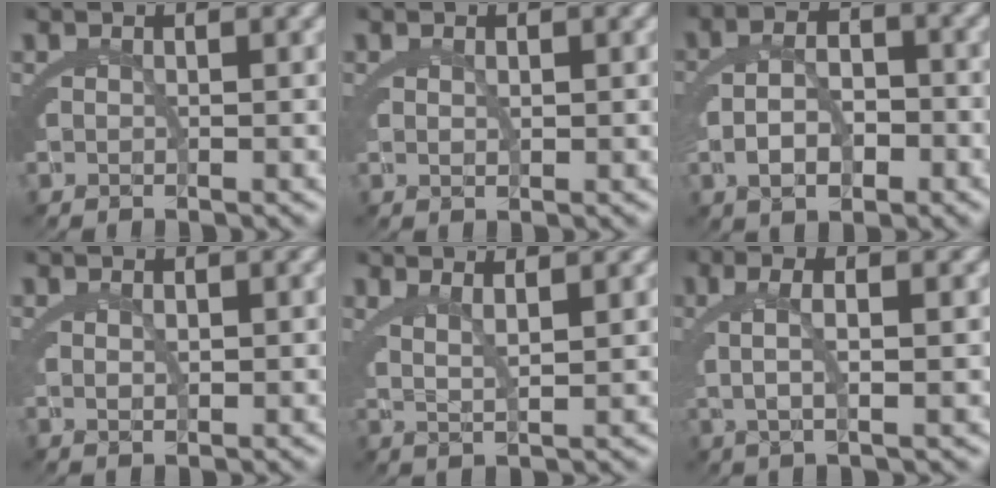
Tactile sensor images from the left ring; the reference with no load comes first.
{"total": 0.7, "force": [0.4, 0.1, 0.6], "torque": [-0.011, -0.007, 0.012]}
{"total": 5.3, "force": [-1.3, 3.5, 3.7], "torque": [-0.054, 0.000, -0.026]}
{"total": 1.1, "force": [0.5, 0.3, 0.9], "torque": [-0.014, -0.007, 0.014]}
{"total": 3.6, "force": [1.8, 1.3, 2.8], "torque": [-0.048, 0.001, 0.030]}
{"total": 4.4, "force": [1.1, 1.3, 4.1], "torque": [-0.072, 0.009, 0.016]}